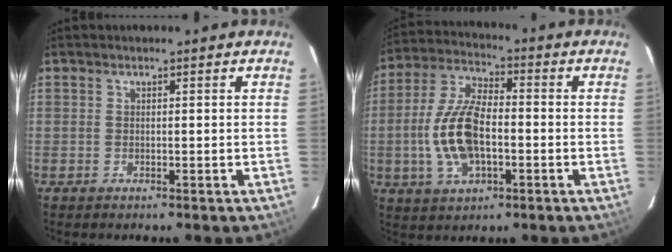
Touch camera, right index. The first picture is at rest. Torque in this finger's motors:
{"motor_torque": [1.23, -0.72, 0.72, 0.13]}